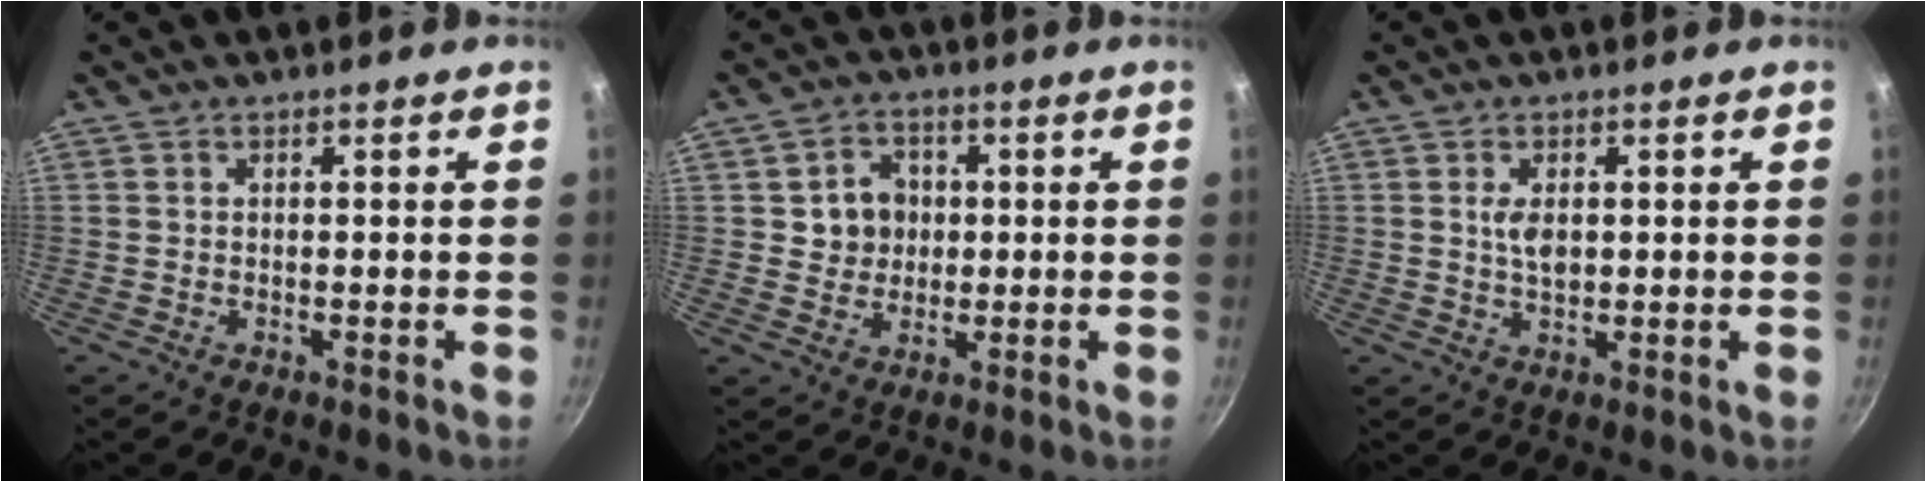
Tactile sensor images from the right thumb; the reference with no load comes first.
{"total": 6.7, "force": [1.1, 5.9, 3.0], "torque": [-0.016, 0.000, 0.018]}
{"total": 3.7, "force": [0.8, 2.0, 3.0], "torque": [-0.048, -0.007, 0.016]}